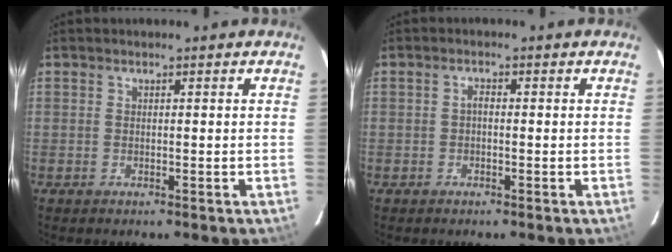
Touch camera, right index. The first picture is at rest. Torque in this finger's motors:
{"motor_torque": [0.64, -0.25, 0.02, -0.02]}